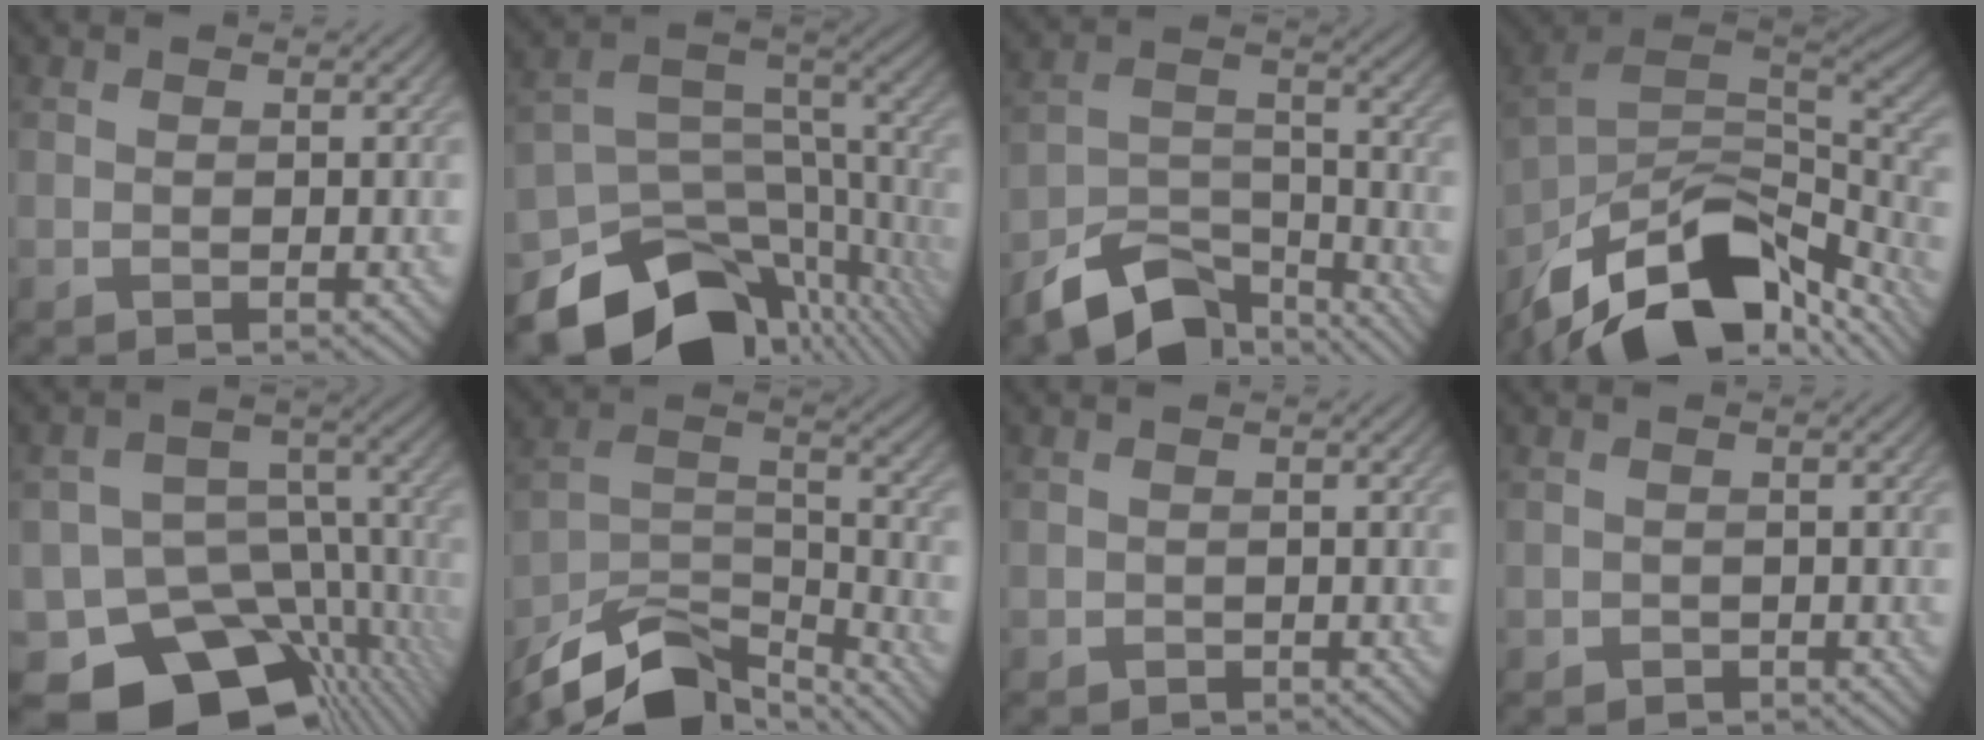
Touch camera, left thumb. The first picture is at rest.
{"total": 15.8, "force": [-10.4, 8.9, 7.9], "torque": [-0.180, -0.039, -0.155]}
{"total": 10.9, "force": [-8.1, 4.9, 5.3], "torque": [-0.097, -0.014, -0.149]}
{"total": 15.9, "force": [-10.7, 7.4, 9.0], "torque": [-0.206, -0.009, -0.188]}
{"total": 15.8, "force": [-9.4, 10.4, 7.2], "torque": [-0.120, -0.036, -0.129]}
{"total": 13.6, "force": [-10.7, 4.9, 6.8], "torque": [-0.147, -0.012, -0.192]}
{"total": 0.6, "force": [-0.4, 0.4, 0.0], "torque": [0.000, -0.002, -0.009]}
{"total": 0.9, "force": [-0.7, 0.7, 0.1], "torque": [0.000, -0.001, -0.015]}